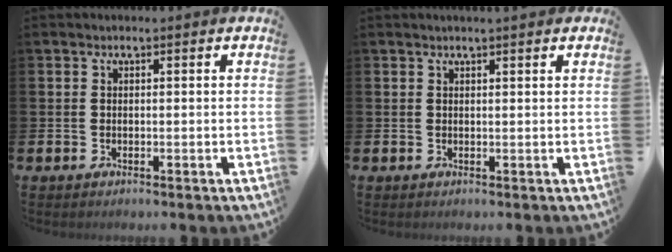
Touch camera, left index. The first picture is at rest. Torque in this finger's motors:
{"motor_torque": [1.03, -1.11, 0.33, 0.05]}